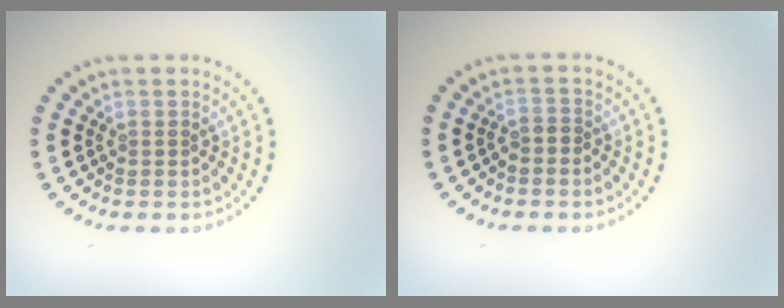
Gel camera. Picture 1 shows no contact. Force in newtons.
{"total": 0.8, "press": 0.5, "slide": 0.6}